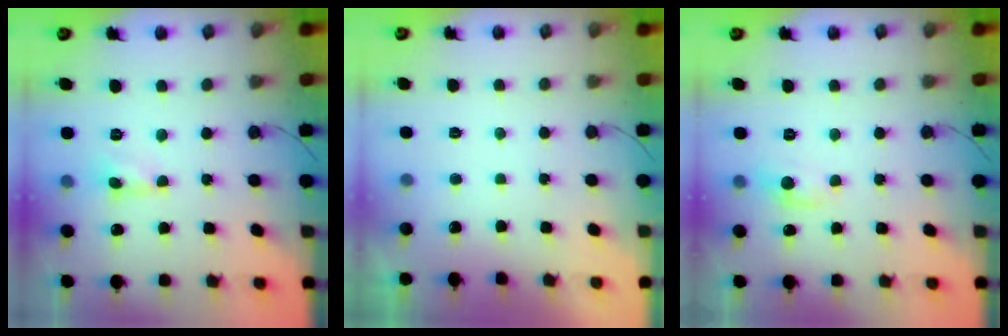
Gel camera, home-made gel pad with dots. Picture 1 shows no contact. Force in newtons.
{"total": 0.0}
{"total": 6.2, "press": 6.2, "slide": 0.6}